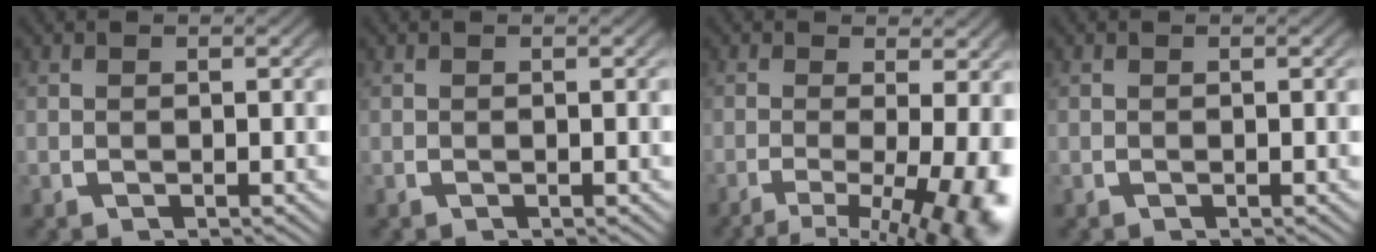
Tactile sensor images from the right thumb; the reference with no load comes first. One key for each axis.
{"total": 0.0}
{"total": 8.9, "fx": -2.9, "fy": 4.2, "fz": 7.3, "tx": -0.107, "ty": -0.038, "tz": -0.034}
{"total": 0.0}